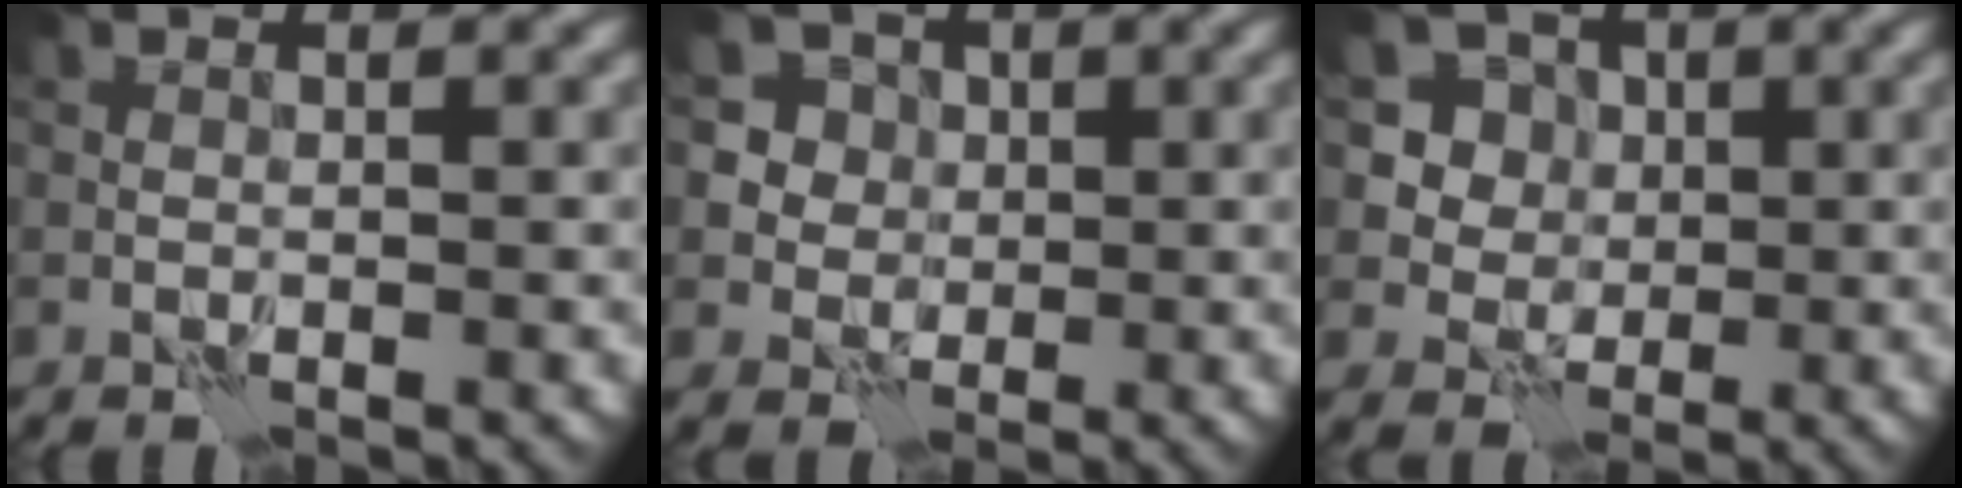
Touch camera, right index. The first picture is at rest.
{"total": 5.5, "force": [2.1, 4.7, 1.7], "torque": [-0.025, 0.003, 0.027]}
{"total": 5.1, "force": [1.5, 4.5, 1.8], "torque": [-0.038, -0.007, 0.026]}